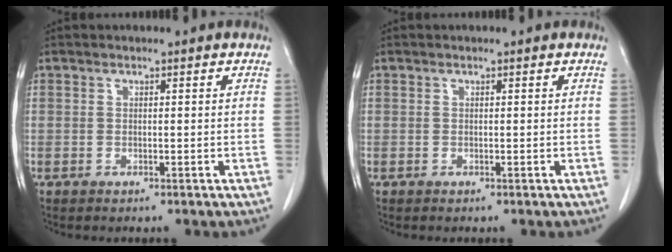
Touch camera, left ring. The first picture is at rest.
{"total": 0.0}